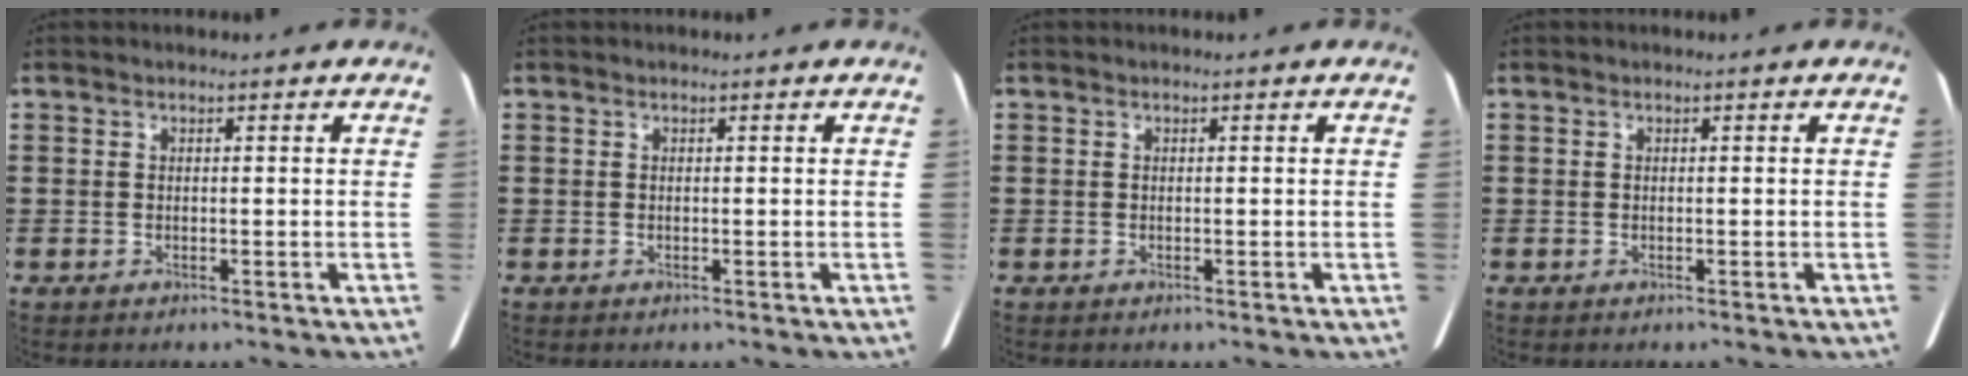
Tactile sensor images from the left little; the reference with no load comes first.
{"total": 0.0}
{"total": 0.0}
{"total": 0.0}